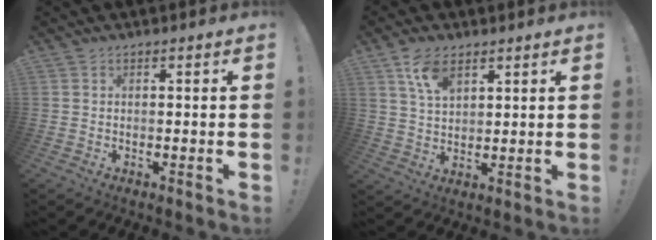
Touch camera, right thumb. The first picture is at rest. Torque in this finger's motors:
{"motor_torque": [-0.22, 0.30, 0.33, -0.26, 0.17]}